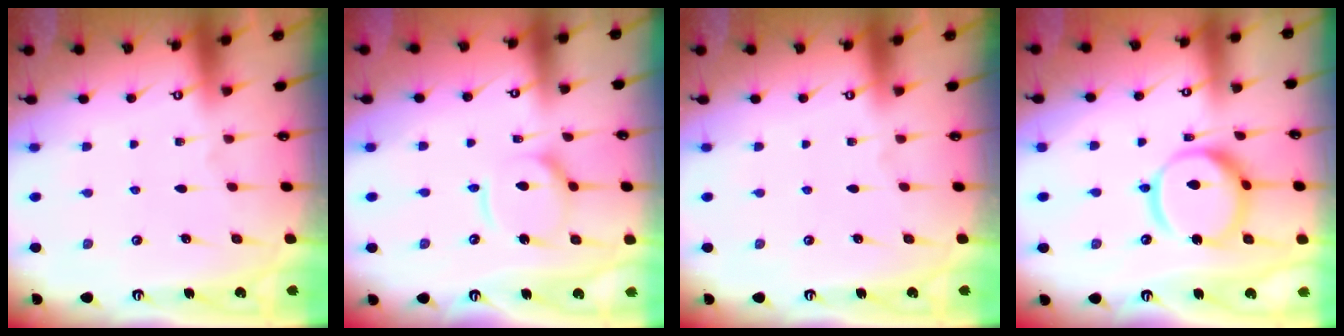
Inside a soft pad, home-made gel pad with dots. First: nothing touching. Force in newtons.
{"total": 11.7, "press": 11.7, "slide": 1.3}
{"total": 0.0}
{"total": 14.7, "press": 14.6, "slide": 1.4}